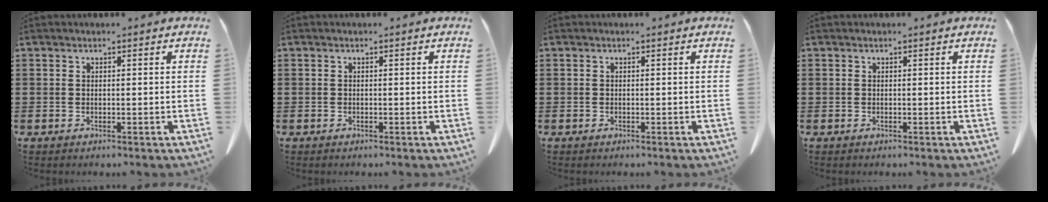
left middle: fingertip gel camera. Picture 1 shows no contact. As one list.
[{"total": 0.0}, {"total": 0.0}, {"total": 0.0}]